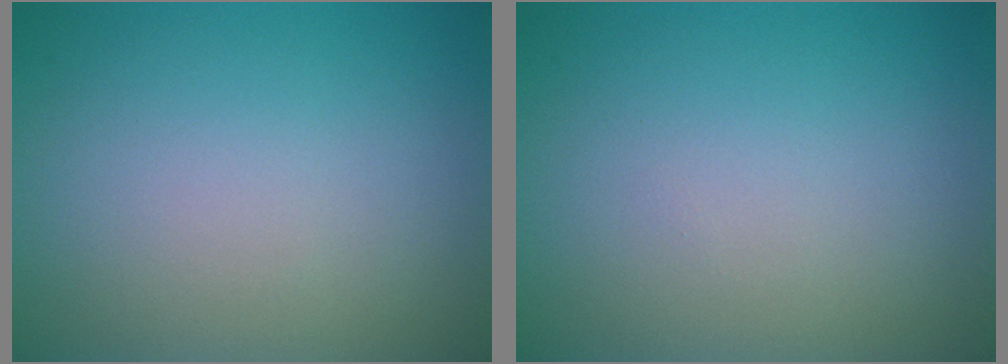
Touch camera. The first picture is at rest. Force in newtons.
{"total": 0.0}